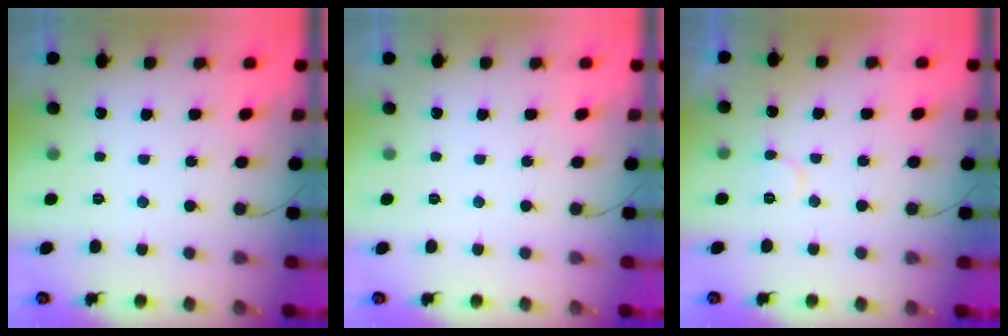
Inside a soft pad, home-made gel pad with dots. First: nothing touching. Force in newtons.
{"total": 0.0}
{"total": 6.2, "press": 6.2, "slide": 0.4}